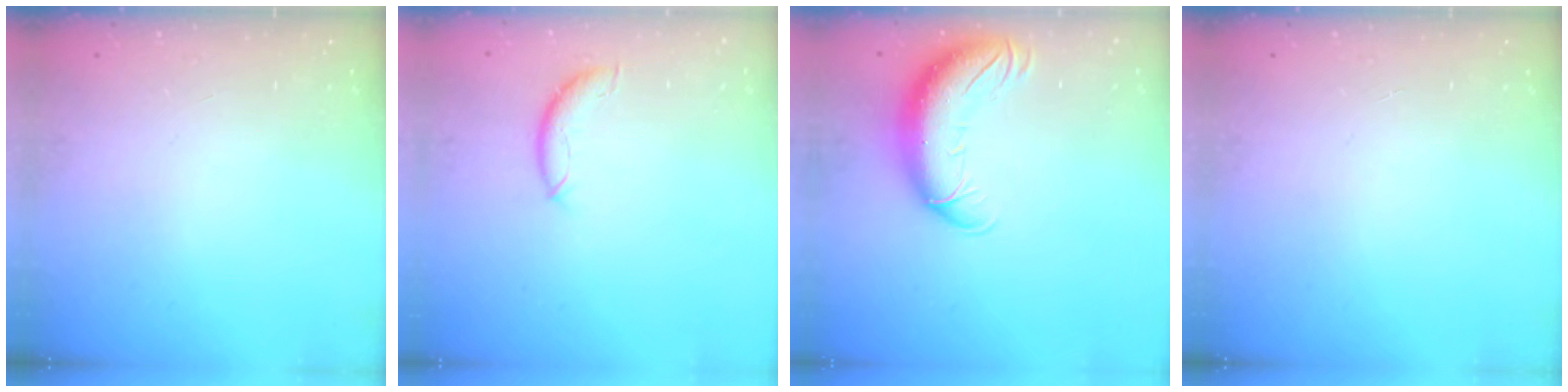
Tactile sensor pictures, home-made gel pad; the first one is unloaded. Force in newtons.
{"total": 7.8, "press": 7.8, "slide": 0.5}
{"total": 13.4, "press": 13.0, "slide": 3.1}
{"total": 0.0}